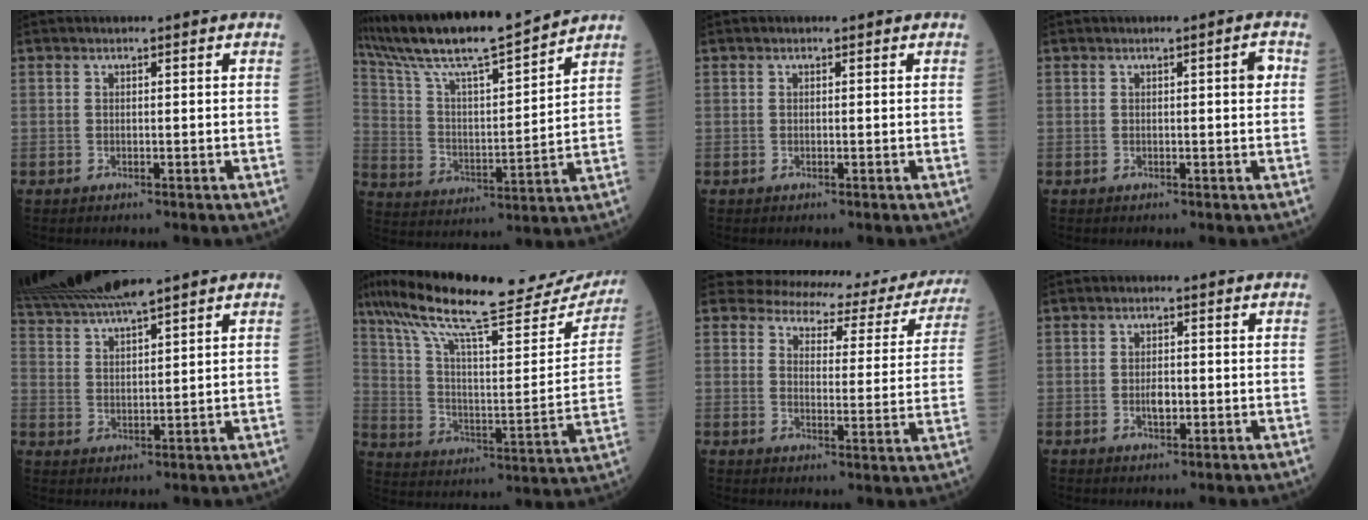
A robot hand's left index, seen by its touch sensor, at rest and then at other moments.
{"total": 18.2, "force": [16.1, 0.5, 8.5], "torque": [-0.161, 0.005, 0.280]}
{"total": 0.0}
{"total": 1.7, "force": [0.4, 0.3, 1.6], "torque": [-0.018, 0.006, 0.002]}
{"total": 10.5, "force": [9.4, -0.8, 4.5], "torque": [-0.094, 0.021, 0.177]}
{"total": 30.1, "force": [25.0, 5.3, 15.8], "torque": [-0.271, -0.018, 0.345]}
{"total": 17.9, "force": [16.8, 5.1, 3.3], "torque": [-0.024, -0.050, 0.174]}
{"total": 2.0, "force": [-0.6, 1.0, 1.7], "torque": [-0.031, -0.002, -0.009]}